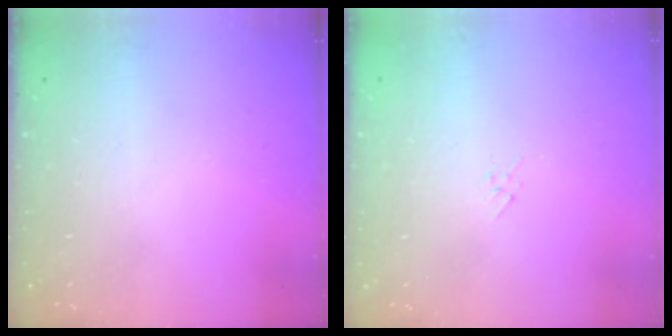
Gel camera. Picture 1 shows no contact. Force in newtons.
{"total": 2.9, "press": 2.9, "slide": 0.6}